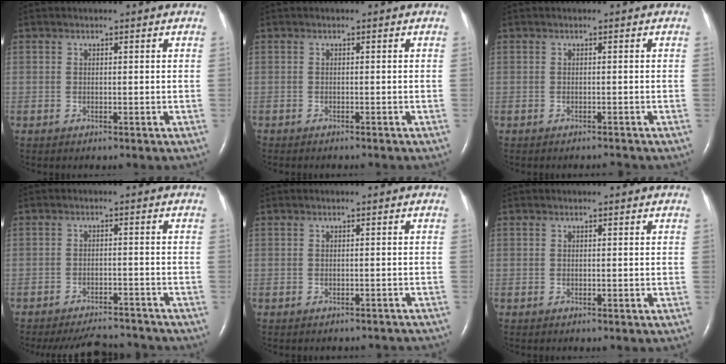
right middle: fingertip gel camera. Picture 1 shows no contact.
{"total": 2.2, "force": [-2.0, 0.3, 0.8], "torque": [-0.015, -0.004, -0.024]}
{"total": 0.7, "force": [-0.7, -0.1, 0.0], "torque": [-0.003, -0.005, -0.007]}
{"total": 8.9, "force": [-8.6, 1.8, 1.7], "torque": [-0.025, 0.000, -0.116]}
{"total": 5.1, "force": [-4.7, 1.7, 0.8], "torque": [-0.006, -0.002, -0.044]}
{"total": 0.0}